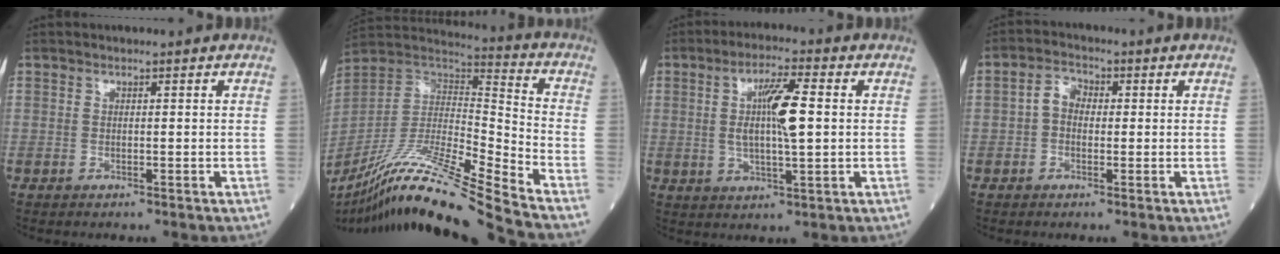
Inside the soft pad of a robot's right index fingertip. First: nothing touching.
{"total": 22.6, "force": [-18.6, -2.0, 12.6], "torque": [-0.250, -0.027, -0.341]}
{"total": 8.5, "force": [1.0, 1.2, 8.4], "torque": [-0.152, 0.004, 0.018]}
{"total": 3.4, "force": [-0.1, 2.4, 2.4], "torque": [-0.042, 0.018, -0.005]}